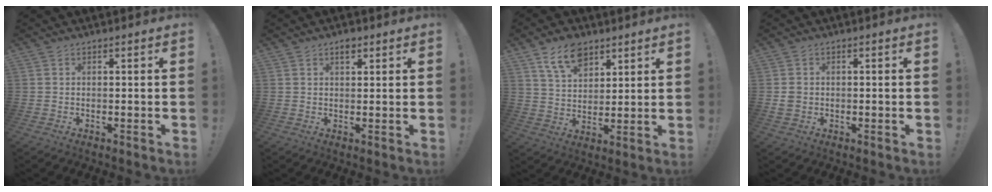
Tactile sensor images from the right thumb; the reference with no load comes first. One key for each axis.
{"total": 2.4, "fx": 1.4, "fy": 1.4, "fz": 1.4, "tx": -0.014, "ty": -0.006, "tz": 0.021}
{"total": 10.9, "fx": 6.8, "fy": 6.5, "fz": 5.5, "tx": -0.098, "ty": -0.024, "tz": 0.130}
{"total": 2.3, "fx": -0.2, "fy": 2.0, "fz": 1.2, "tx": -0.017, "ty": 0.006, "tz": -0.003}